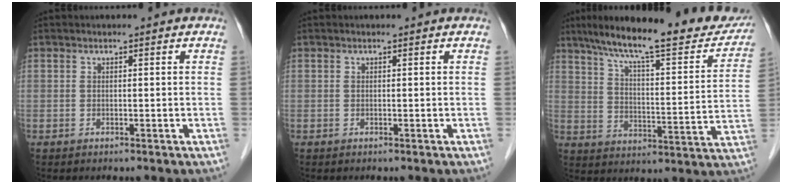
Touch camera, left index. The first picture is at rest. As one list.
[{"total": 0.0}, {"total": 24.0, "force": [20.1, 3.8, 12.7], "torque": [-0.194, -0.011, 0.274]}]